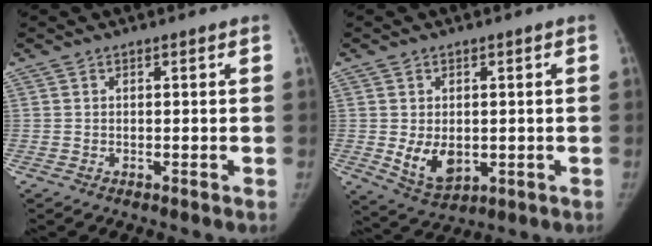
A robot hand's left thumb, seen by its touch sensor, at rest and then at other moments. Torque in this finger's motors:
{"motor_torque": [0.97, 0.94, 0.55, -0.57, 0.03]}